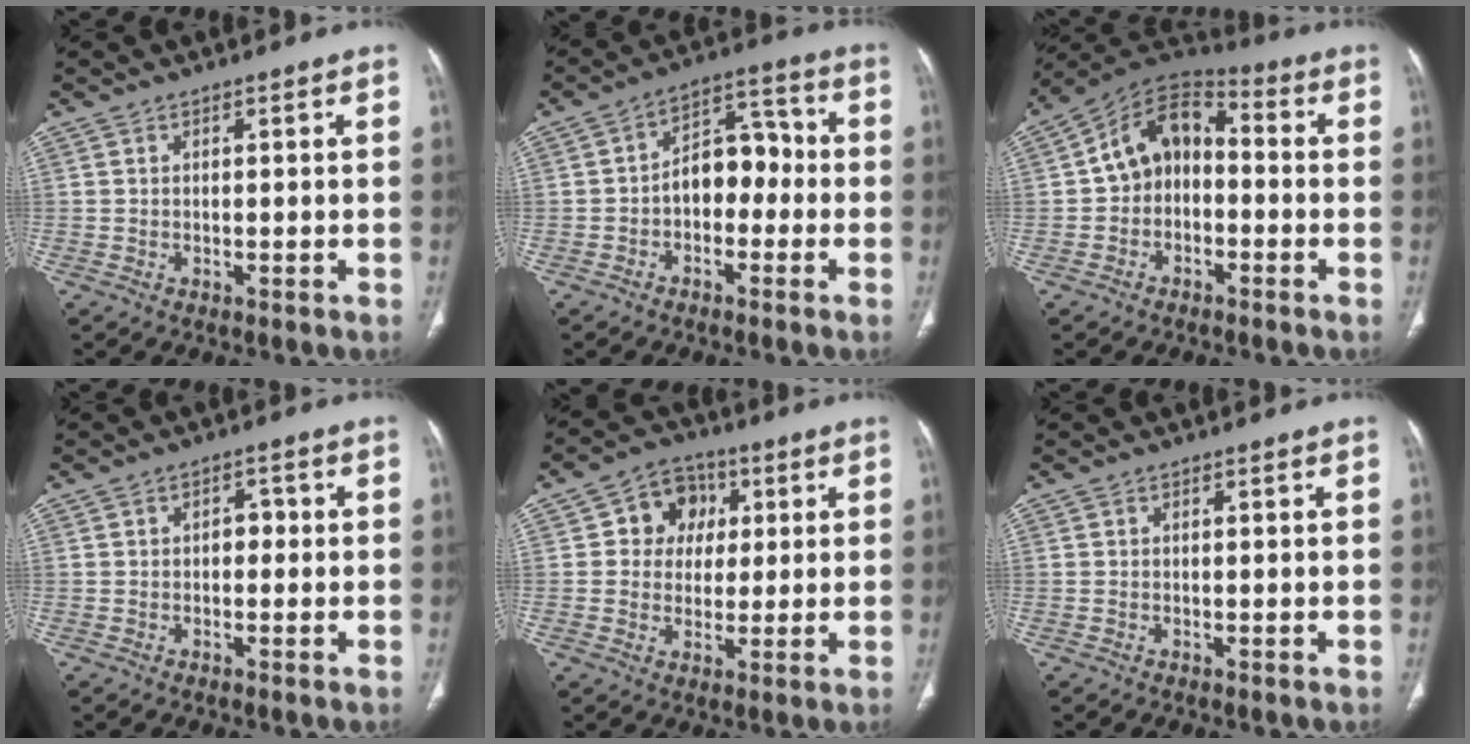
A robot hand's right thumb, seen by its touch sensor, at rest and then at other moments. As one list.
[{"total": 8.9, "force": [-1.6, 6.0, 6.3], "torque": [-0.064, 0.043, -0.040]}, {"total": 11.1, "force": [-1.0, 8.3, 7.4], "torque": [-0.094, 0.046, -0.035]}, {"total": 2.3, "force": [-0.1, 1.6, 1.6], "torque": [-0.008, 0.009, -0.009]}, {"total": 8.7, "force": [2.0, 7.6, 3.8], "torque": [-0.011, 0.004, 0.026]}, {"total": 0.0}]